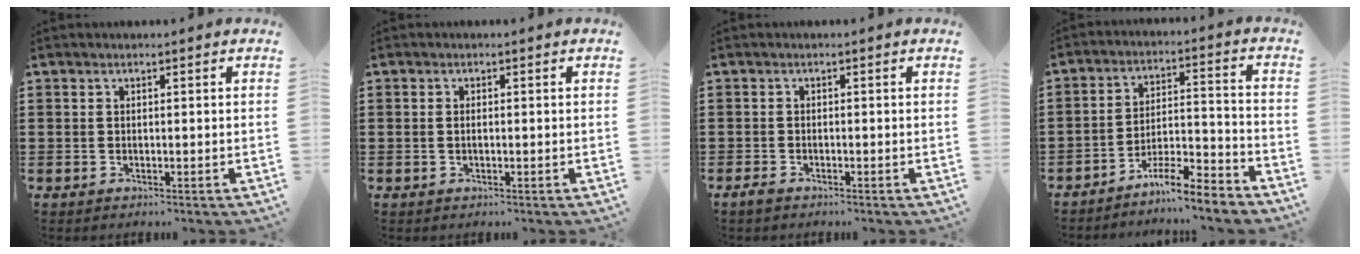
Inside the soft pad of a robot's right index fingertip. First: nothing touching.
{"total": 1.0, "force": [-0.1, 0.4, 0.9], "torque": [-0.018, 0.002, -0.002]}
{"total": 1.1, "force": [-0.9, 0.4, 0.2], "torque": [-0.008, -0.001, -0.020]}
{"total": 7.2, "force": [-6.7, 0.4, 2.5], "torque": [-0.043, 0.010, -0.129]}